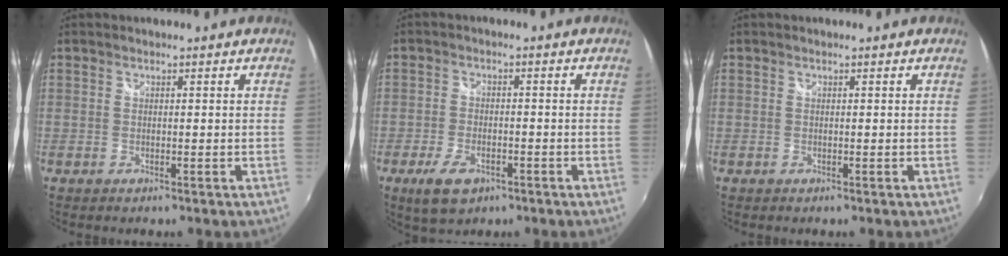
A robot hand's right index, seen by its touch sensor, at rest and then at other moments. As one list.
[{"total": 7.0, "force": [-4.0, 3.6, 4.5], "torque": [-0.108, -0.010, -0.068]}, {"total": 0.0}]